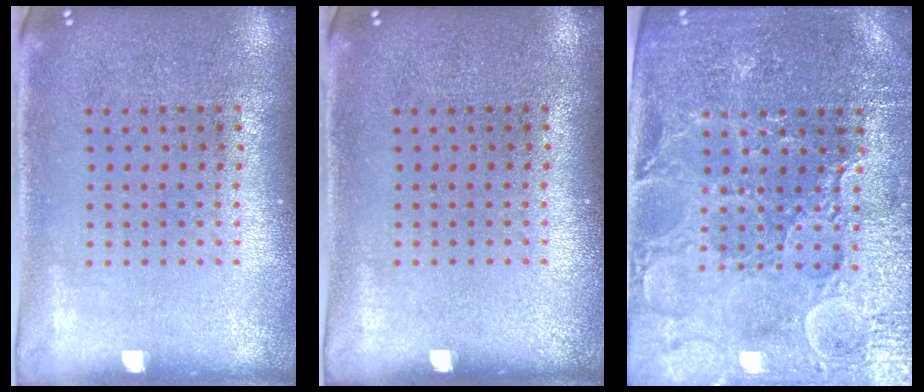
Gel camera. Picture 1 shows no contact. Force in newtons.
{"total": 0.0}
{"total": 4.3, "press": 4.1, "slide": 1.3}